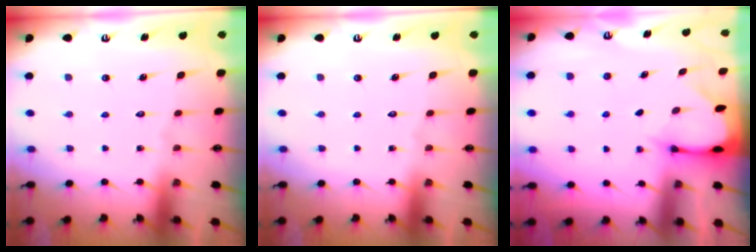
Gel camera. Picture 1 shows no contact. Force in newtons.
{"total": 0.0}
{"total": 2.0, "press": 2.0, "slide": 0.1}